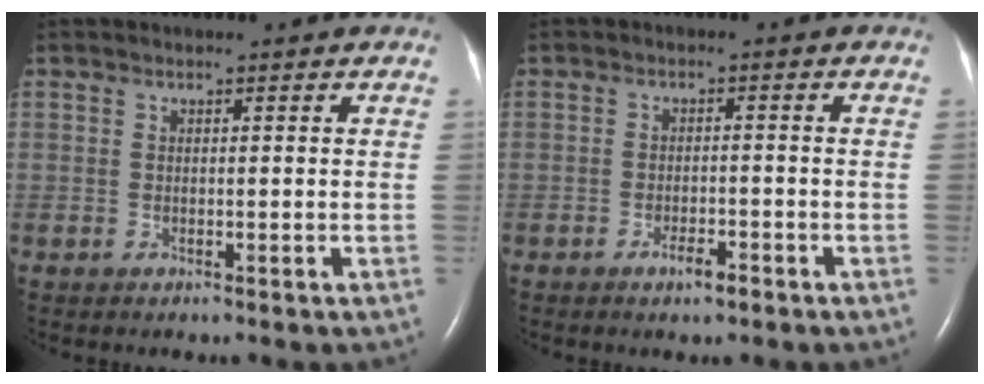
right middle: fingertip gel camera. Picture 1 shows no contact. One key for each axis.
{"total": 2.5, "fx": -1.7, "fy": 0.7, "fz": 1.8, "tx": -0.031, "ty": 0.000, "tz": -0.027}